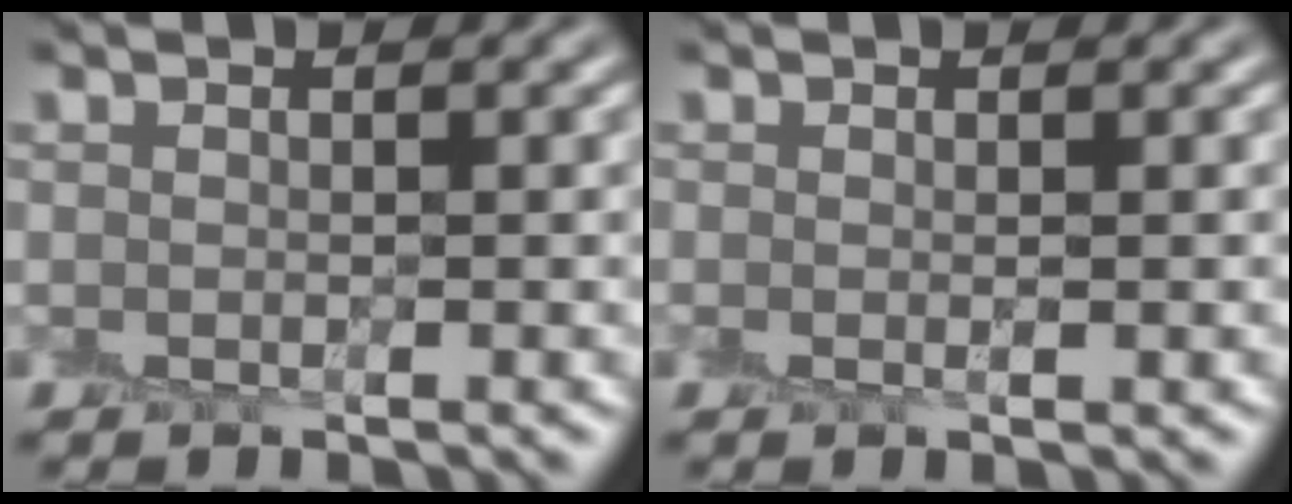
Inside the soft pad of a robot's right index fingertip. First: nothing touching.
{"total": 0.6, "force": [0.0, 0.0, 0.6], "torque": [-0.013, -0.001, 0.000]}